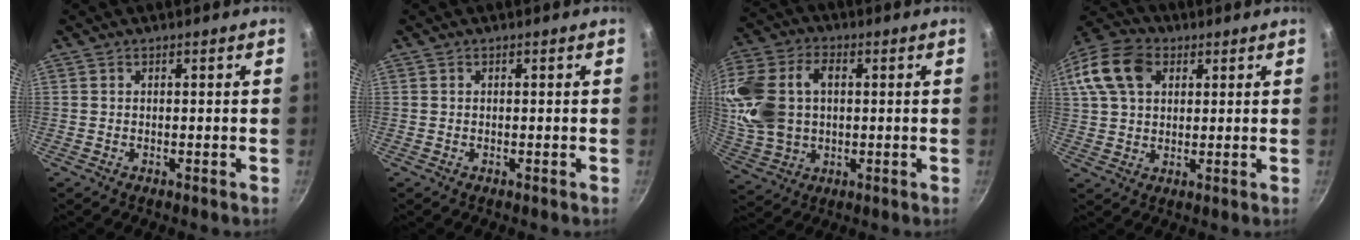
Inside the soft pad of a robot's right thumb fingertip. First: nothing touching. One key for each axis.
{"total": 0.0}
{"total": 17.2, "fx": 2.2, "fy": 12.2, "fz": 12.0, "tx": -0.245, "ty": 0.019, "tz": 0.045}
{"total": 14.7, "fx": 4.9, "fy": 10.5, "fz": 9.1, "tx": -0.178, "ty": 0.020, "tz": 0.078}